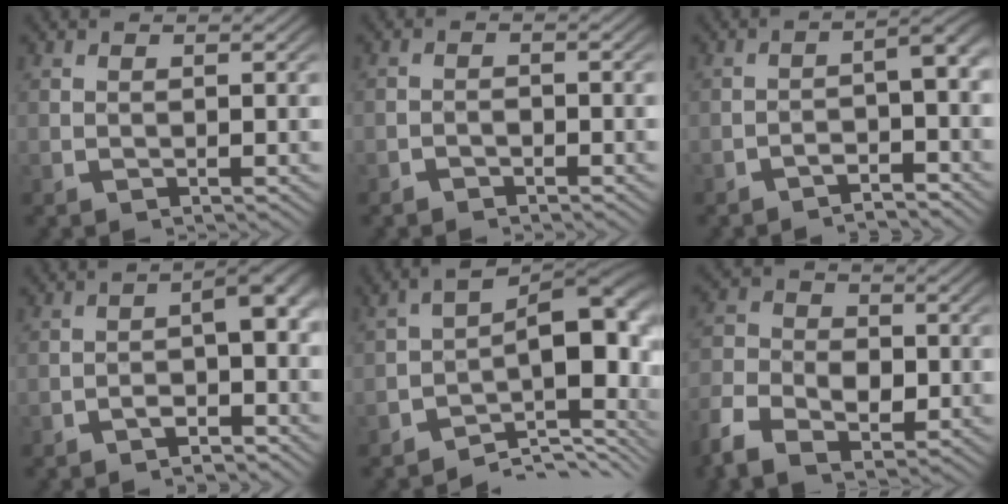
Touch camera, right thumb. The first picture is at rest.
{"total": 1.4, "force": [-1.3, 0.5, 0.0], "torque": [0.003, -0.006, -0.025]}
{"total": 4.0, "force": [-1.9, 1.7, 3.2], "torque": [-0.035, 0.003, -0.035]}
{"total": 4.4, "force": [-1.0, 2.4, 3.6], "torque": [-0.038, 0.005, -0.024]}
{"total": 11.8, "force": [-3.4, 6.3, 9.4], "torque": [-0.129, -0.020, -0.052]}
{"total": 5.2, "force": [-1.6, 3.8, 3.3], "torque": [-0.055, -0.013, -0.031]}